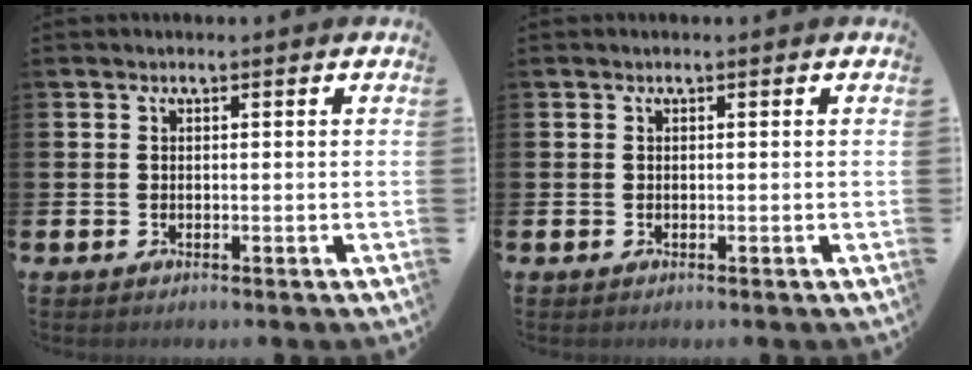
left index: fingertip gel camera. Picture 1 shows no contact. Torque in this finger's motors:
{"motor_torque": [0.00, 0.00, 0.00, 0.01]}